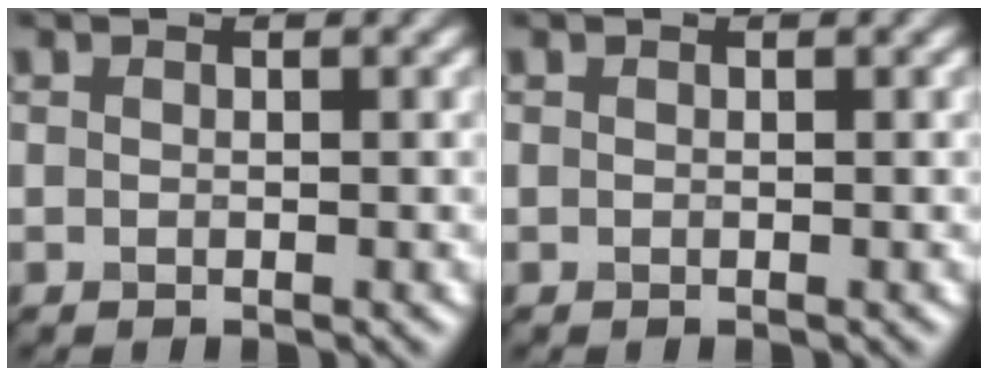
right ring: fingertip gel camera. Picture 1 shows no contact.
{"total": 0.0}